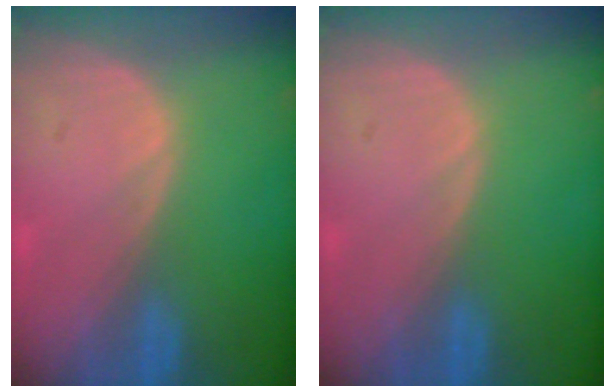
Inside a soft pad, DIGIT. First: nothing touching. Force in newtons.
{"total": 0.0}